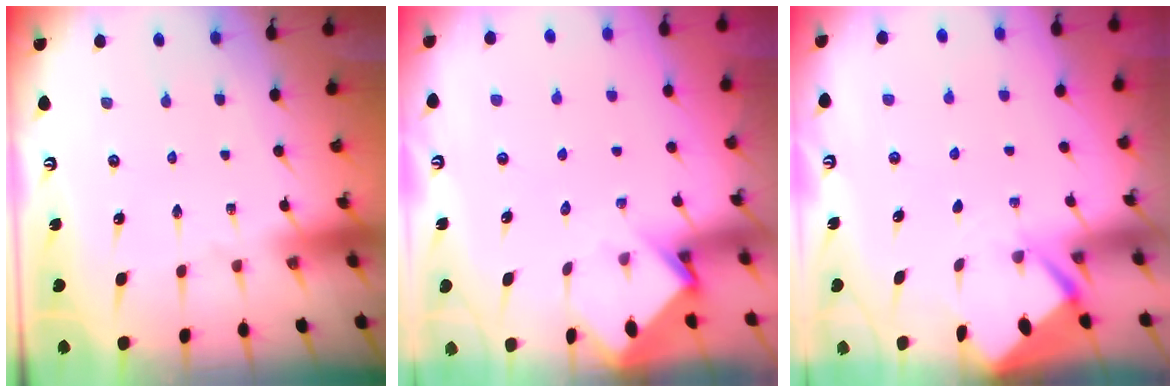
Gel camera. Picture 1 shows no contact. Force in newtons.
{"total": 3.4, "press": 3.4, "slide": 0.3}
{"total": 2.4, "press": 2.4, "slide": 0.1}